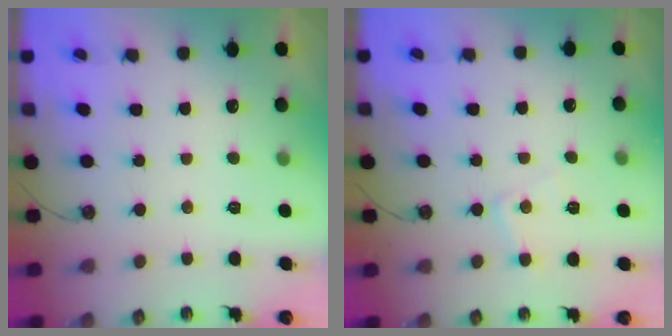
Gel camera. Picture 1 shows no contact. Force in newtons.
{"total": 6.6, "press": 6.6, "slide": 0.4}